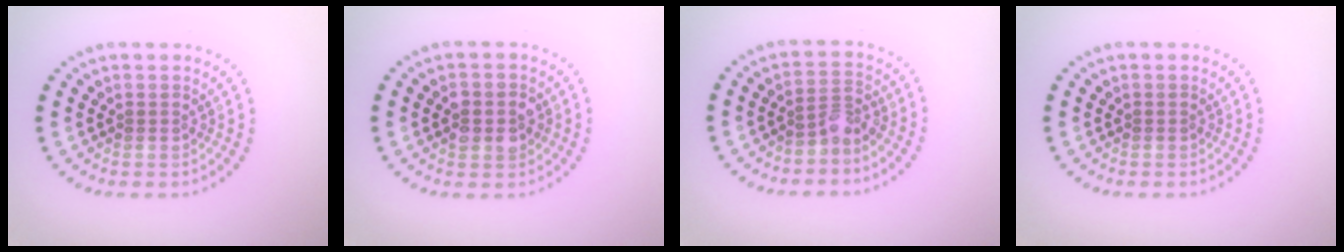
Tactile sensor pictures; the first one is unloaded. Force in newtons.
{"total": 2.7, "press": 2.7, "slide": 0.3}
{"total": 2.1, "press": 1.5, "slide": 1.5}
{"total": 0.0}